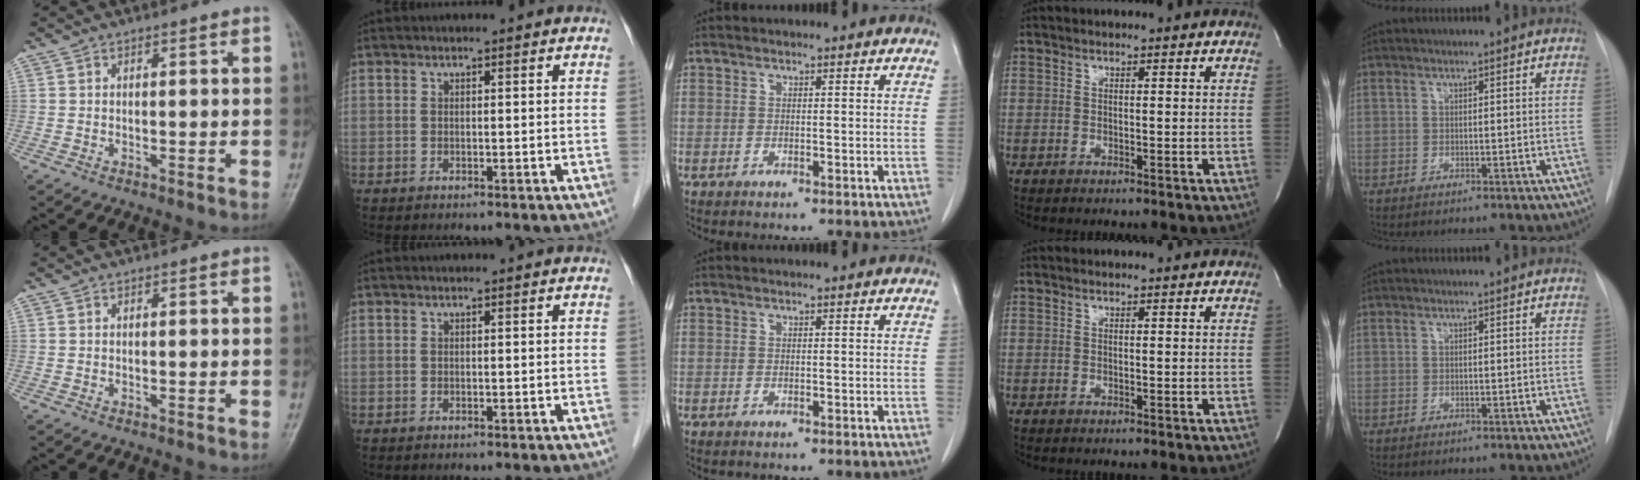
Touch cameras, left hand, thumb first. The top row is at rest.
{}